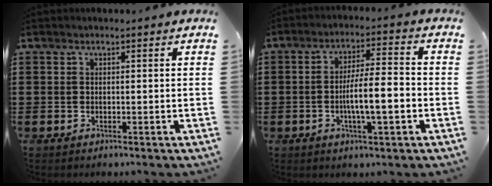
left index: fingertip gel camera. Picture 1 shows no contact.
{"total": 7.5, "force": [-1.9, 1.4, 7.1], "torque": [-0.111, 0.003, -0.036]}